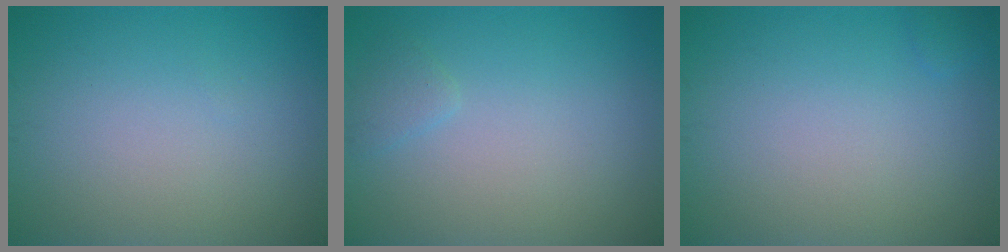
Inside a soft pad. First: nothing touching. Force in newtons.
{"total": 0.9, "press": 0.9, "slide": 0.1}
{"total": 0.9, "press": 0.9, "slide": 0.2}